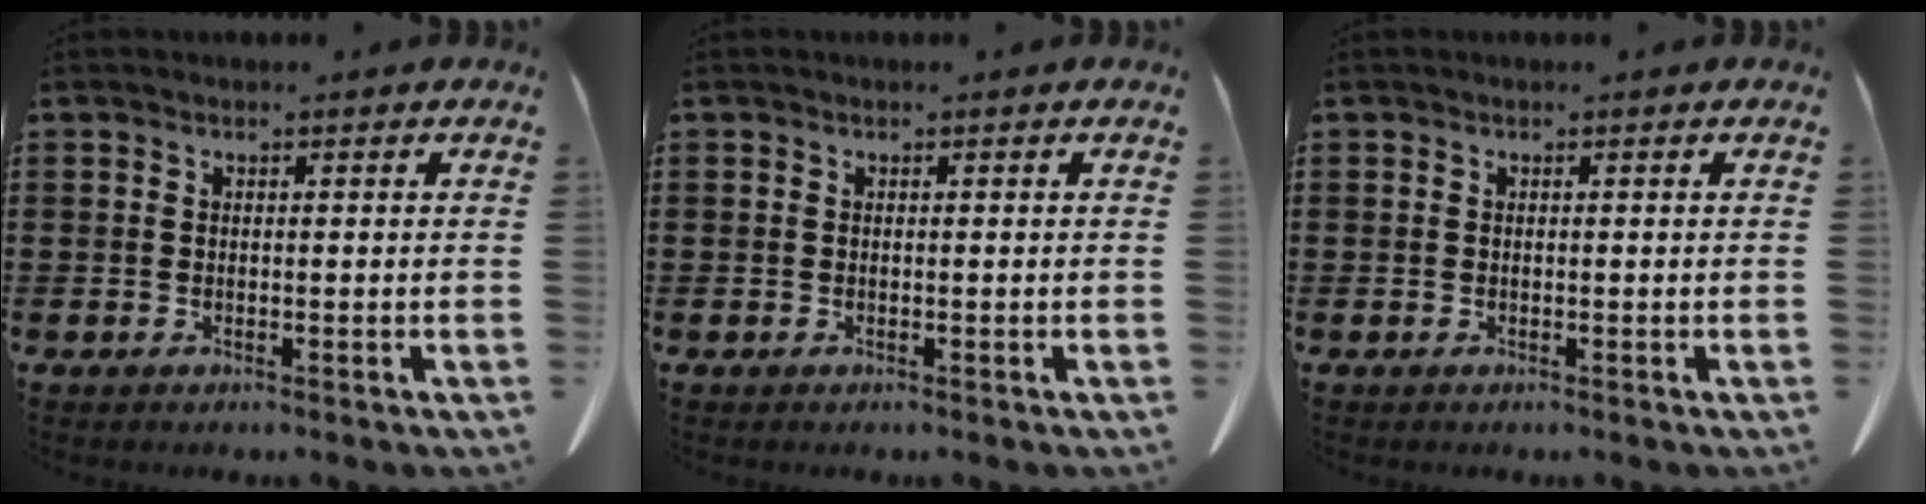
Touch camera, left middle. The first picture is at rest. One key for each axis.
{"total": 0.0}
{"total": 0.0}